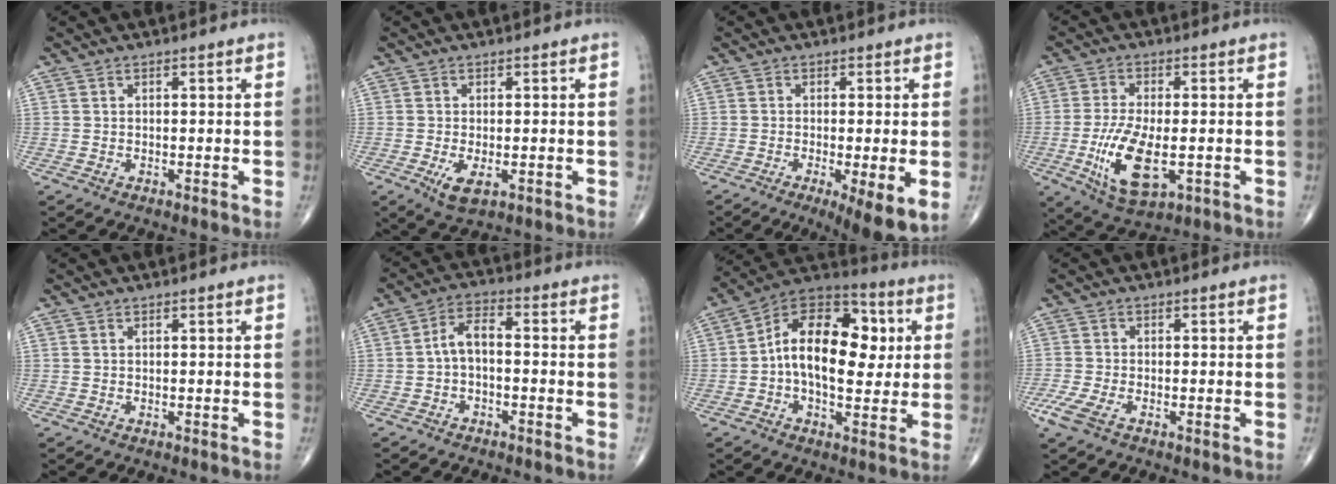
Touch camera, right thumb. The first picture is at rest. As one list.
[{"total": 4.1, "force": [-1.3, 1.8, 3.4], "torque": [-0.065, -0.010, -0.018]}, {"total": 9.2, "force": [-3.1, 2.0, 8.5], "torque": [-0.127, -0.021, -0.045]}, {"total": 12.1, "force": [-2.8, 5.3, 10.5], "torque": [-0.205, -0.011, -0.043]}, {"total": 0.0}, {"total": 5.1, "force": [-0.9, 2.6, 4.3], "torque": [-0.075, 0.026, -0.026]}, {"total": 18.4, "force": [1.7, 10.8, 14.8], "torque": [-0.205, 0.028, 0.018]}, {"total": 4.2, "force": [-2.1, 1.6, 3.3], "torque": [-0.091, -0.006, -0.049]}]